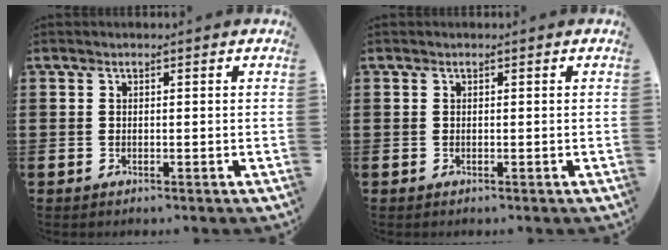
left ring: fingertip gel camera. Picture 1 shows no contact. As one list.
[{"total": 0.0}]